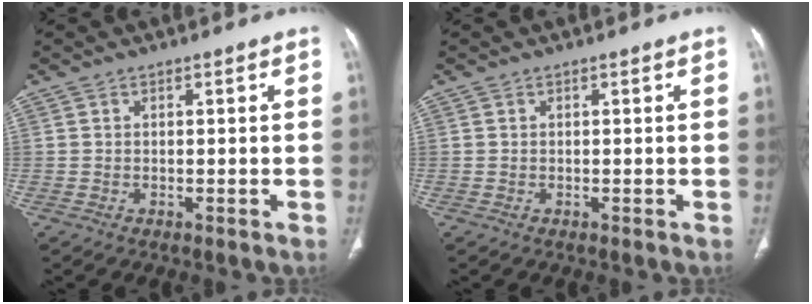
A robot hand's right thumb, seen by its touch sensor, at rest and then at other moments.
{"total": 0.0}